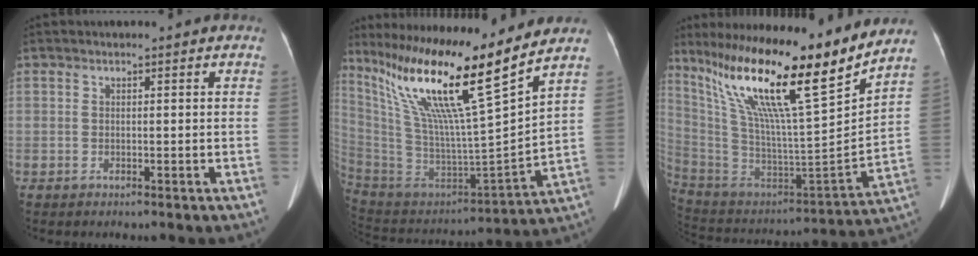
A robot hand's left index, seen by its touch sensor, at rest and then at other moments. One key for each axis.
{"total": 22.5, "fx": 15.3, "fy": -0.5, "fz": 16.5, "tx": -0.299, "ty": -0.006, "tz": 0.278}
{"total": 25.7, "fx": 18.8, "fy": 0.4, "fz": 17.5, "tx": -0.317, "ty": -0.017, "tz": 0.325}